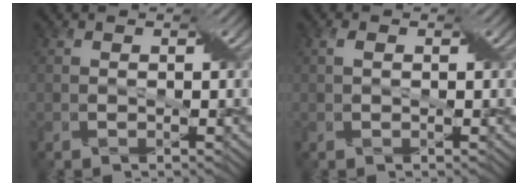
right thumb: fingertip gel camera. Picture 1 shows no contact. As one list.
[{"total": 1.1, "force": [0.3, 0.6, 0.8], "torque": [-0.017, 0.005, 0.005]}]